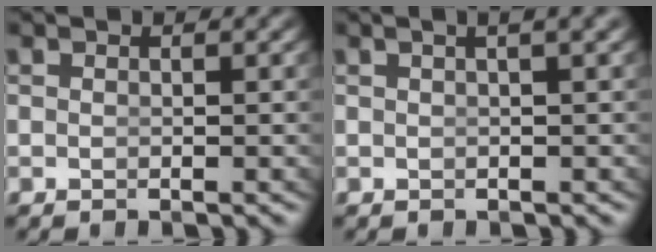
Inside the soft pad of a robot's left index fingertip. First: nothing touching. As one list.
[{"total": 3.6, "force": [1.7, 0.6, 3.2], "torque": [-0.023, 0.023, 0.018]}]